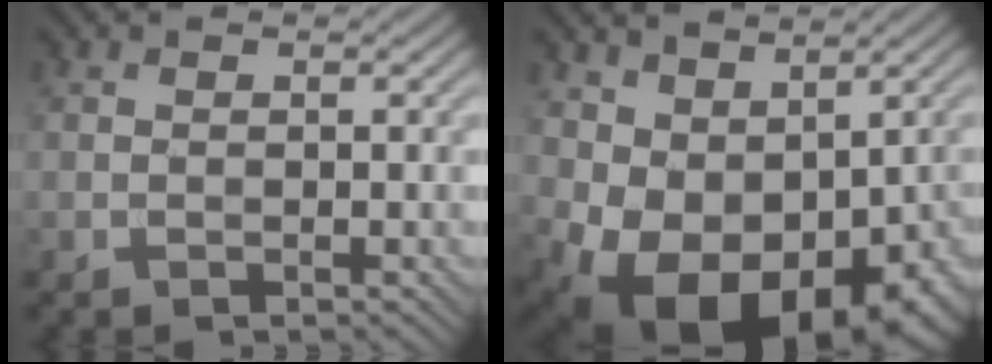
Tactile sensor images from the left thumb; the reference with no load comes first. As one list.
[{"total": 12.4, "force": [-1.5, 8.4, 9.0], "torque": [-0.148, -0.036, -0.001]}]